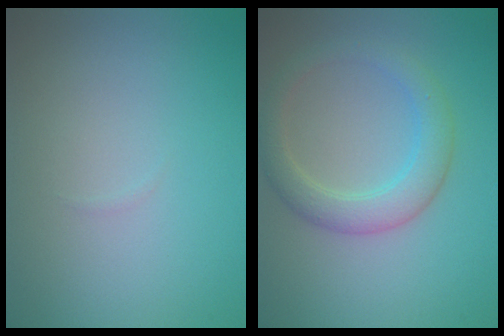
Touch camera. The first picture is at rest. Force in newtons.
{"total": 3.4, "press": 3.4, "slide": 0.1}